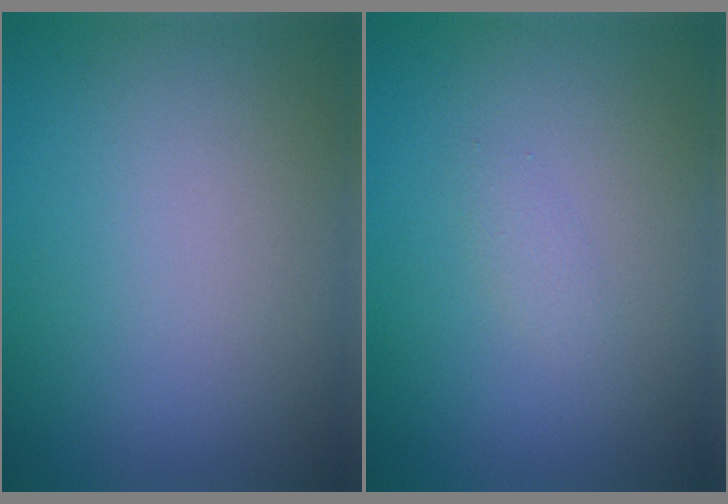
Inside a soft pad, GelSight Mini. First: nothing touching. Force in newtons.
{"total": 0.8, "press": 0.8, "slide": 0.1}